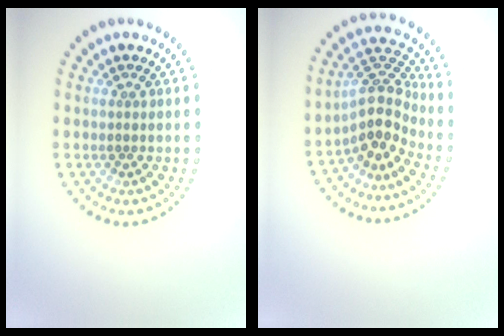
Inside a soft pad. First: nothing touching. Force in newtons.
{"total": 4.0, "press": 3.0, "slide": 2.6}